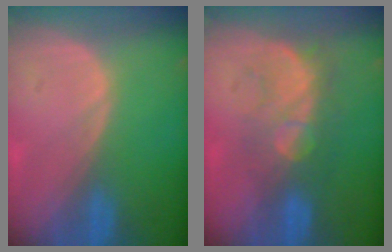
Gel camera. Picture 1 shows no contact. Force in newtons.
{"total": 8.3, "press": 7.6, "slide": 3.6}